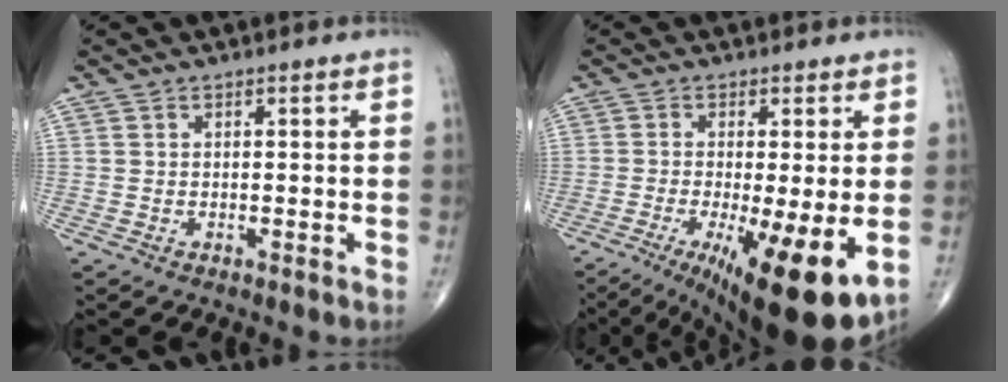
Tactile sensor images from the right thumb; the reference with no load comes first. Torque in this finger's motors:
{"motor_torque": [-0.09, 0.83, 0.22, -0.43, 0.11]}